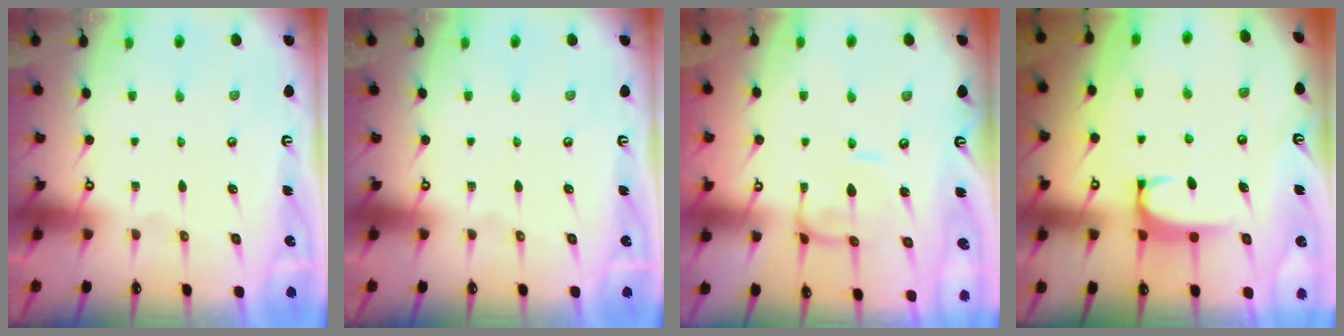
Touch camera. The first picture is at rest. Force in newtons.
{"total": 0.0}
{"total": 0.8, "press": 0.8, "slide": 0.4}
{"total": 1.9, "press": 1.9, "slide": 0.5}